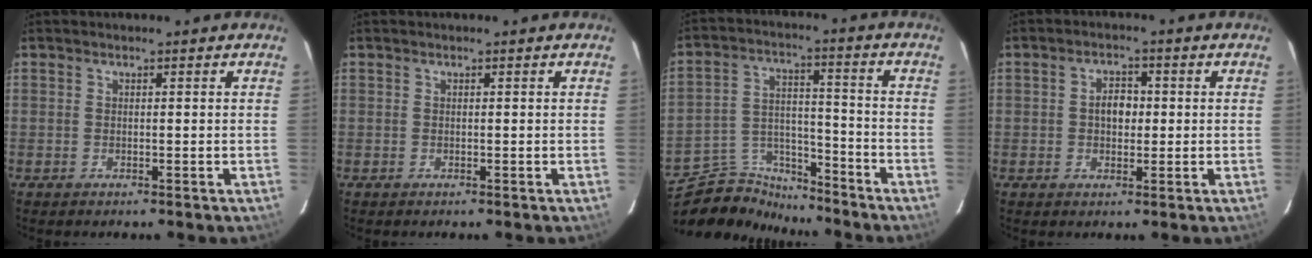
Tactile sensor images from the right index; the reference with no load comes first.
{"total": 0.0}
{"total": 9.2, "force": [-8.7, 3.1, 0.3], "torque": [-0.031, 0.023, -0.156]}
{"total": 3.8, "force": [0.1, 2.7, 2.6], "torque": [-0.043, 0.011, 0.002]}